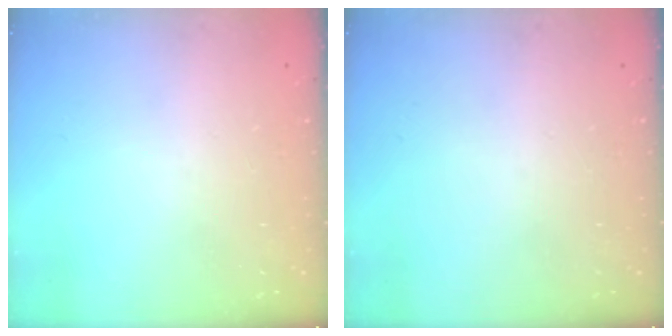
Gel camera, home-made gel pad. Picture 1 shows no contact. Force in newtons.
{"total": 0.0}